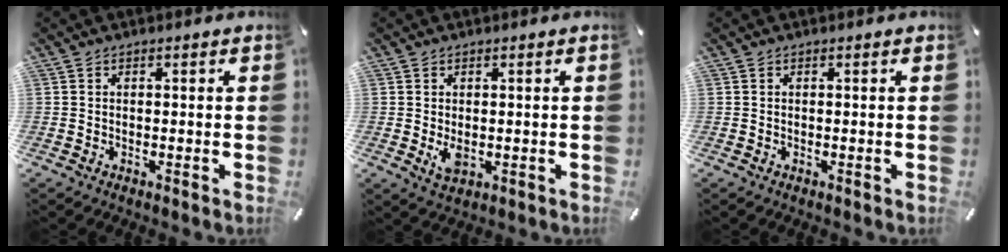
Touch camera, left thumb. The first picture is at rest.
{"total": 3.1, "force": [-0.1, 2.1, 2.4], "torque": [-0.049, -0.006, -0.005]}
{"total": 0.0}